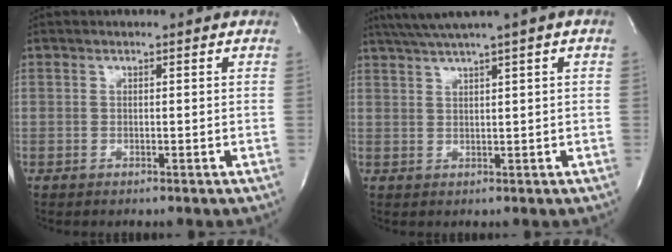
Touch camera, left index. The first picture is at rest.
{"total": 5.9, "force": [4.0, -1.0, 4.3], "torque": [-0.080, 0.023, 0.071]}